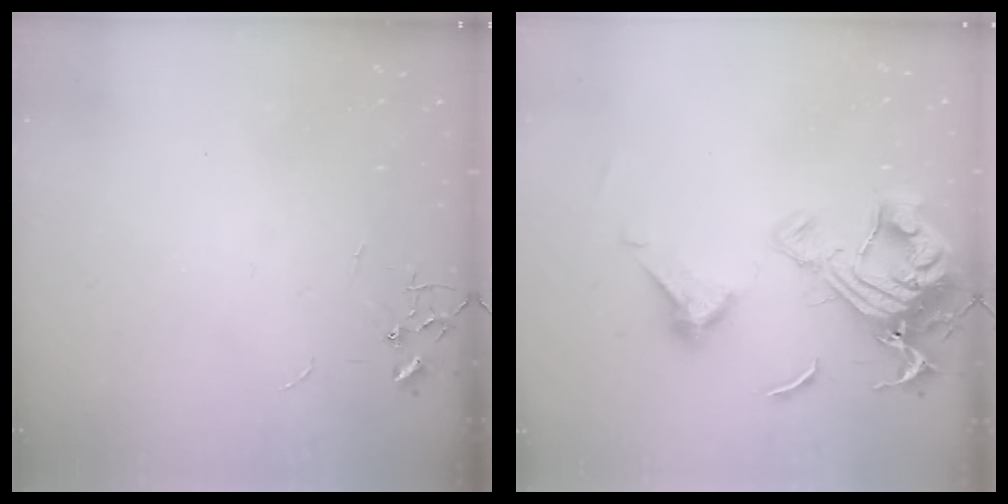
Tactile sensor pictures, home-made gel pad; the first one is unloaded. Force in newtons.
{"total": 16.0, "press": 16.0, "slide": 1.0}